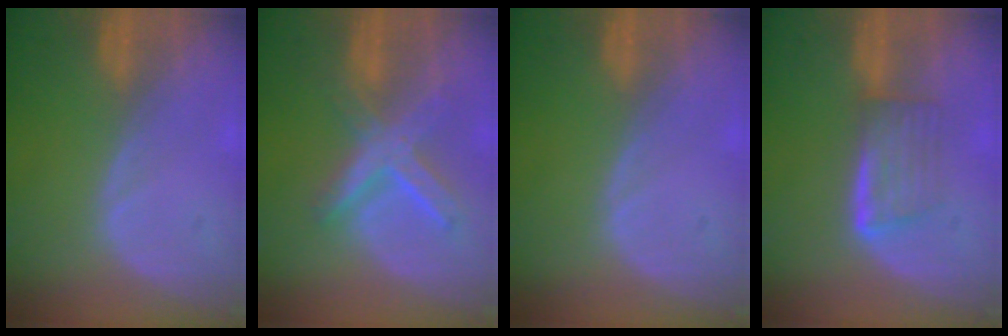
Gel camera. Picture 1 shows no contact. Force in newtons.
{"total": 7.9, "press": 6.8, "slide": 4.0}
{"total": 0.0}
{"total": 5.8, "press": 4.9, "slide": 3.0}